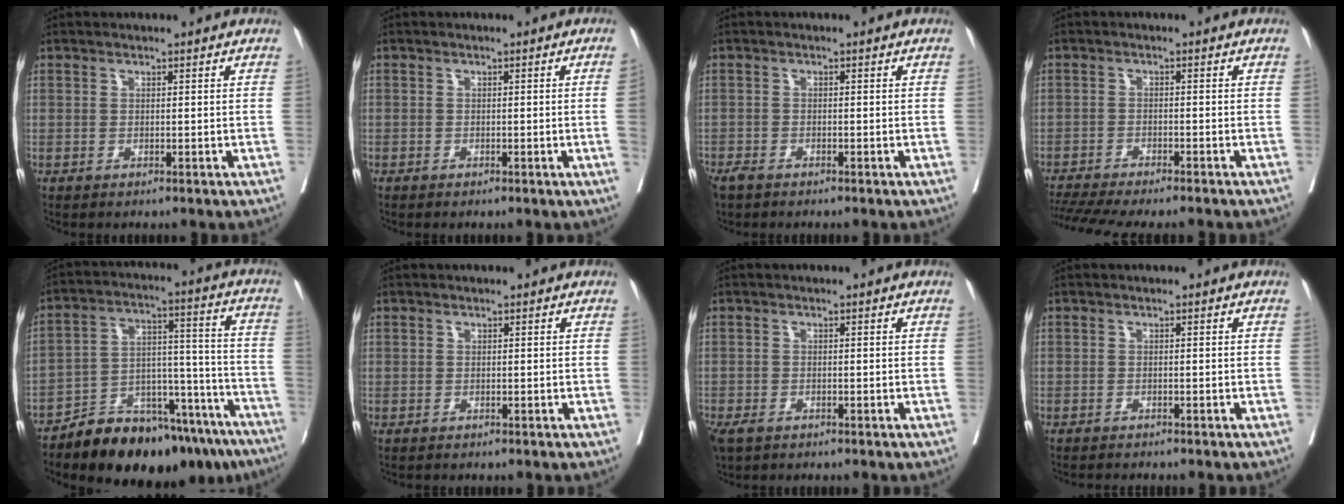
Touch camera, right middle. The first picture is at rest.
{"total": 1.2, "force": [-0.2, -0.5, 1.1], "torque": [-0.009, 0.000, -0.005]}
{"total": 2.5, "force": [-2.1, 0.9, 1.0], "torque": [-0.021, -0.006, -0.037]}
{"total": 12.8, "force": [-11.3, 1.2, 5.9], "torque": [-0.101, -0.014, -0.166]}
{"total": 20.1, "force": [-16.8, 6.6, 8.8], "torque": [-0.088, 0.043, -0.251]}
{"total": 0.0}
{"total": 3.1, "force": [-2.1, 1.7, 1.6], "torque": [-0.034, -0.008, -0.036]}
{"total": 2.4, "force": [-2.2, 0.0, 0.8], "torque": [-0.014, -0.006, -0.030]}